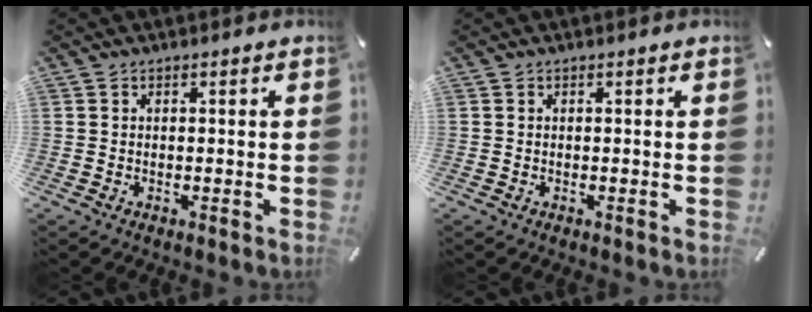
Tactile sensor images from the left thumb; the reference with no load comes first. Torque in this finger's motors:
{"motor_torque": [-0.01, 0.00, -0.02, 0.02, 0.00]}